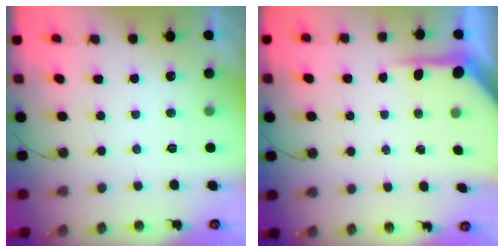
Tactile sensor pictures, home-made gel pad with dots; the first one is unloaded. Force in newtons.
{"total": 6.1, "press": 6.1, "slide": 0.4}